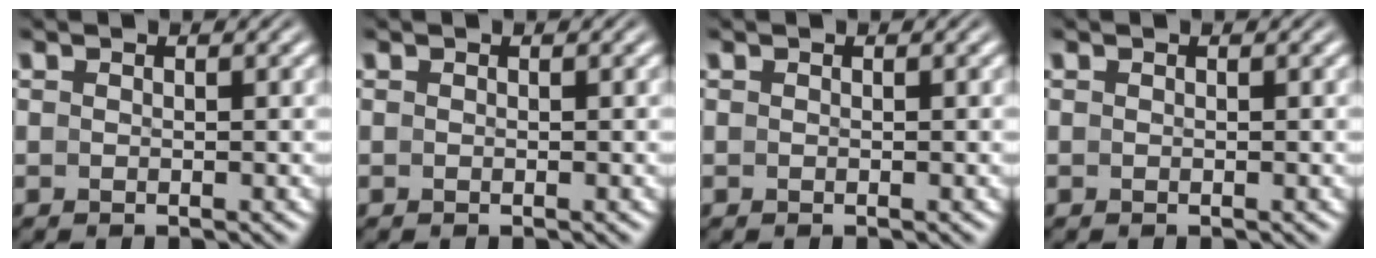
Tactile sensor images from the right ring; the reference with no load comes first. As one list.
[{"total": 0.0}, {"total": 0.0}, {"total": 0.0}]